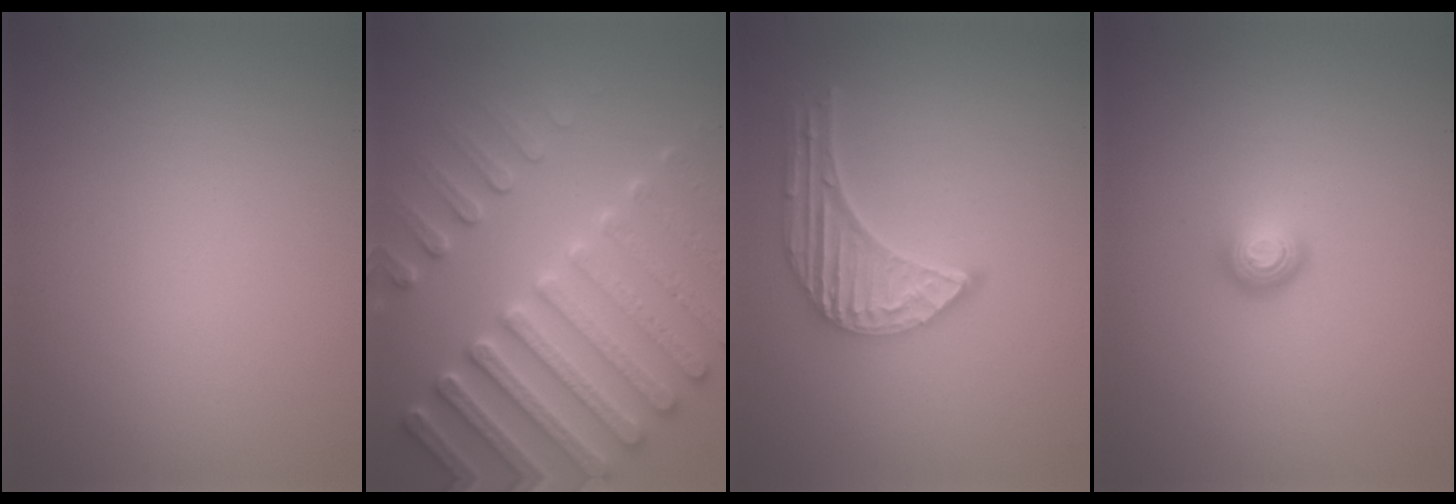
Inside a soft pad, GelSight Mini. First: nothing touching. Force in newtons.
{"total": 7.6, "press": 7.4, "slide": 2.0}
{"total": 5.1, "press": 3.9, "slide": 3.3}
{"total": 1.7, "press": 1.2, "slide": 1.2}